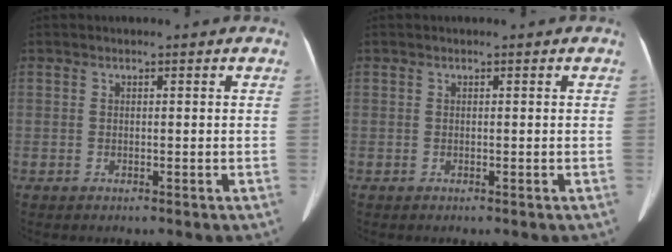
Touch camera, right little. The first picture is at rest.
{"total": 0.0}